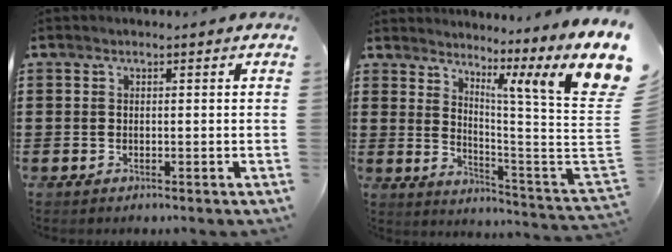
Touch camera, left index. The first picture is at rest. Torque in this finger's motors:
{"motor_torque": [0.77, -0.58, 1.06, 0.21]}